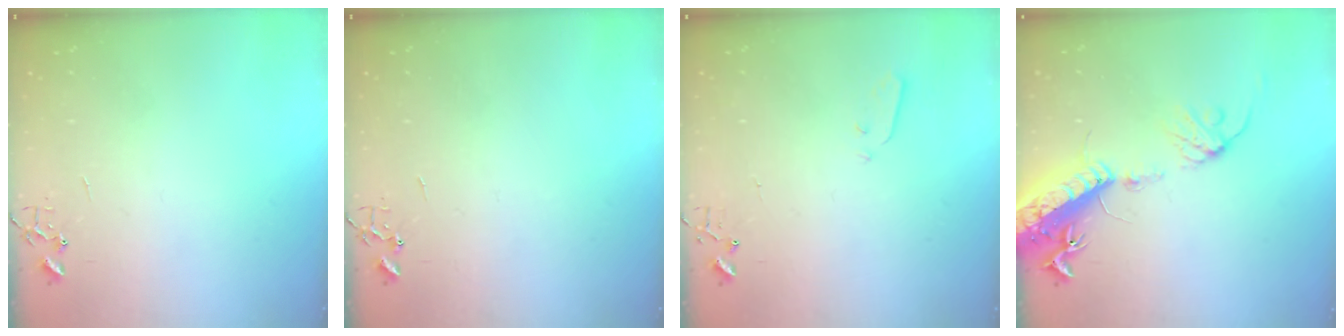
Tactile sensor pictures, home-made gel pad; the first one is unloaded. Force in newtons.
{"total": 0.0}
{"total": 3.2, "press": 3.2, "slide": 0.1}
{"total": 17.9, "press": 17.4, "slide": 4.2}